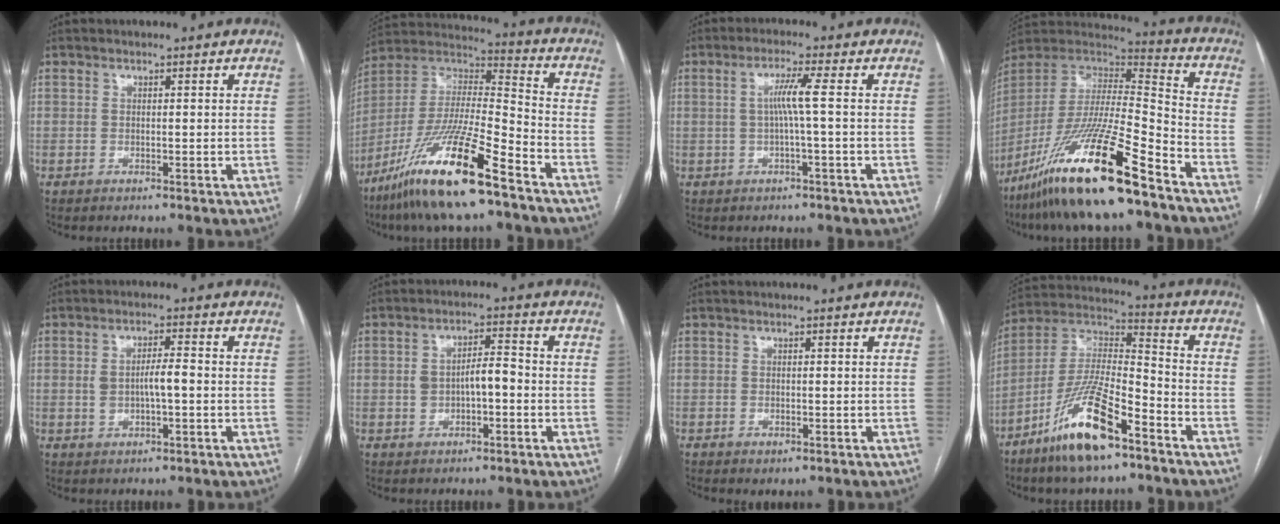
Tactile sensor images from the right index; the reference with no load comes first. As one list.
[{"total": 20.6, "force": [-13.1, 1.8, 15.8], "torque": [-0.339, -0.036, -0.244]}, {"total": 3.9, "force": [0.1, -0.8, 3.8], "torque": [-0.072, 0.007, 0.003]}, {"total": 24.2, "force": [-16.7, 1.6, 17.4], "torque": [-0.345, -0.042, -0.308]}, {"total": 4.5, "force": [-0.3, 1.4, 4.2], "torque": [-0.083, 0.010, 0.001]}, {"total": 5.2, "force": [-0.7, 2.3, 4.6], "torque": [-0.088, 0.021, -0.007]}, {"total": 1.1, "force": [-0.5, 0.7, 0.7], "torque": [-0.008, 0.000, -0.001]}, {"total": 16.2, "force": [-9.8, 3.5, 12.4], "torque": [-0.251, -0.007, -0.181]}]